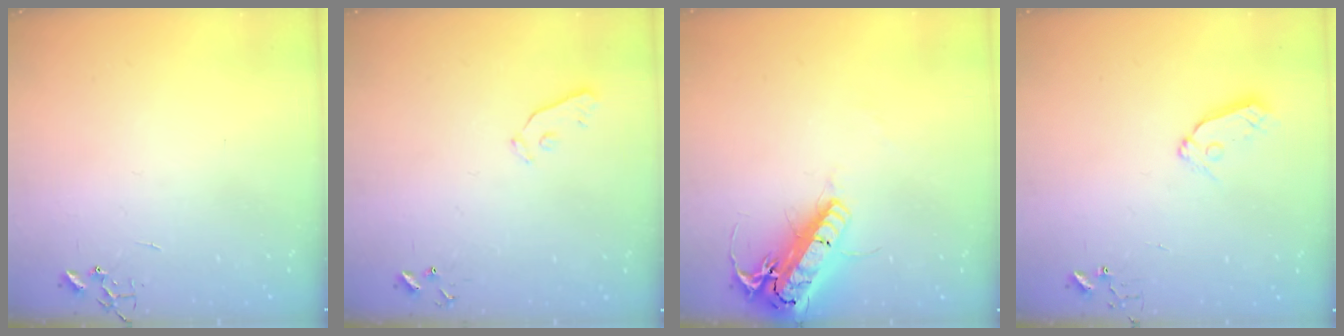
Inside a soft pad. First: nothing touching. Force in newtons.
{"total": 4.0, "press": 4.0, "slide": 0.5}
{"total": 20.0, "press": 19.6, "slide": 4.1}
{"total": 7.0, "press": 7.0, "slide": 0.6}